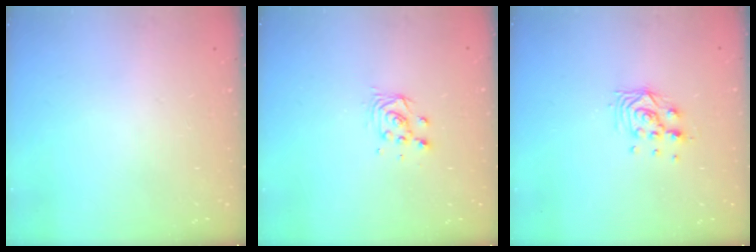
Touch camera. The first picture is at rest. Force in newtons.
{"total": 4.0, "press": 4.0, "slide": 0.2}
{"total": 8.8, "press": 8.8, "slide": 0.7}